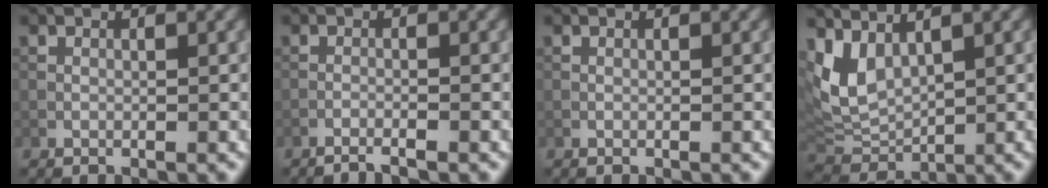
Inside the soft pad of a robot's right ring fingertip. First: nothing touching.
{"total": 1.5, "force": [-1.2, 0.0, 0.8], "torque": [-0.012, 0.001, -0.028]}
{"total": 0.0}
{"total": 5.3, "force": [2.8, 3.0, 3.4], "torque": [-0.085, -0.008, 0.060]}